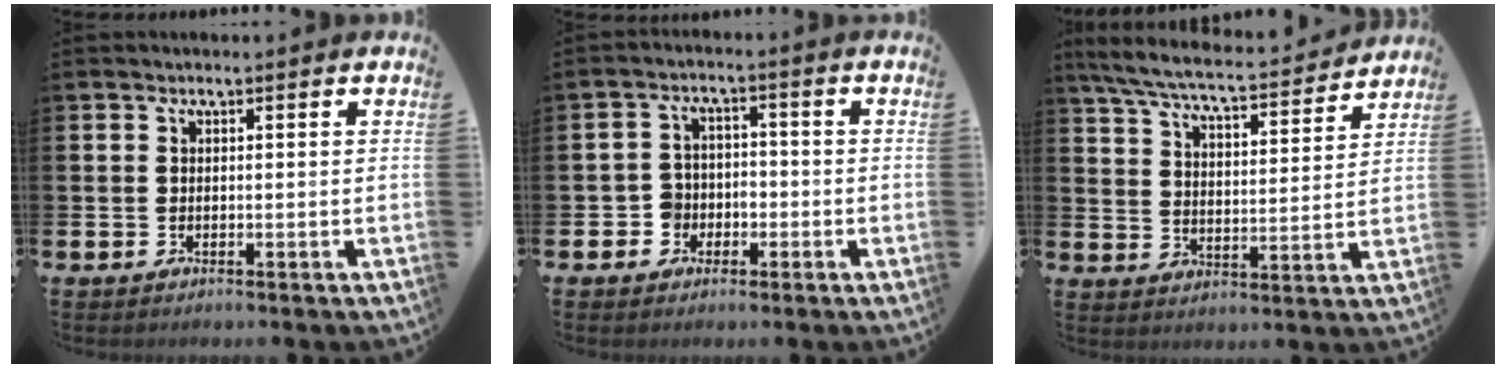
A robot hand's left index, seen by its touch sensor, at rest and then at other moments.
{"total": 3.4, "force": [-1.7, 3.0, 0.4], "torque": [-0.019, 0.008, -0.040]}
{"total": 6.6, "force": [6.0, 0.7, 2.6], "torque": [-0.080, -0.044, 0.101]}